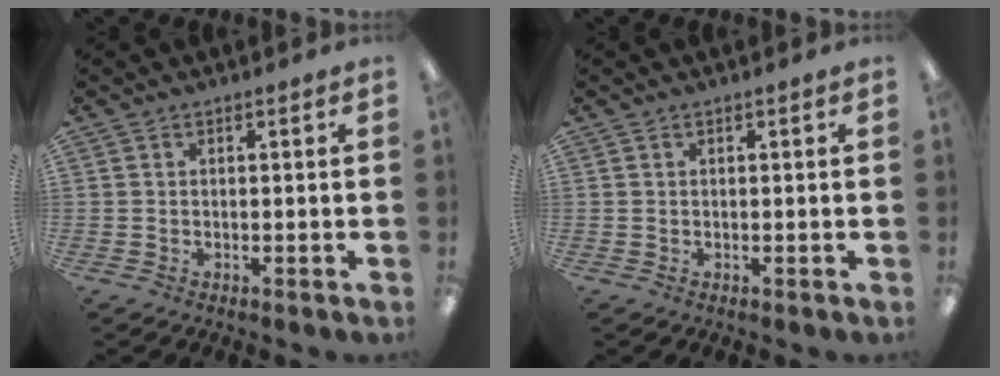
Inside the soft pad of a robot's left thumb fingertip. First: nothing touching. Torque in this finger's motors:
{"motor_torque": [-0.17, -0.12, 0.00, -0.07, 0.00]}